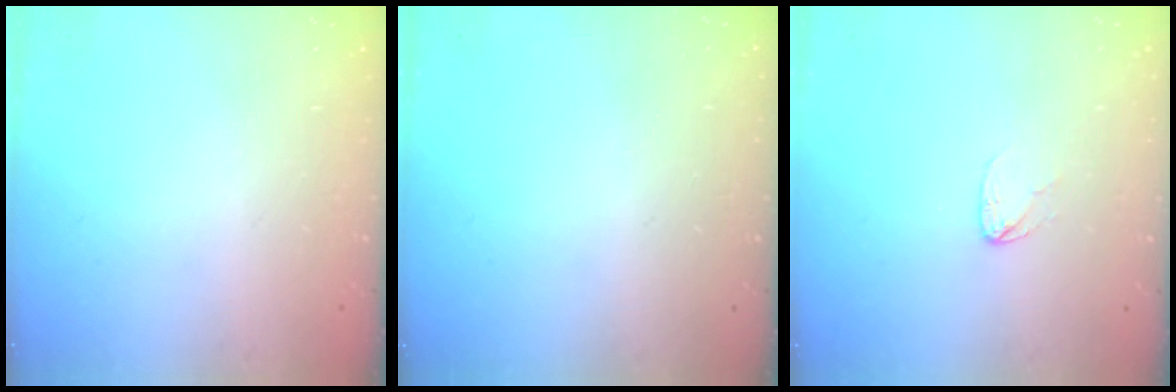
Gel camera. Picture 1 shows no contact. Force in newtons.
{"total": 0.0}
{"total": 3.8, "press": 3.8, "slide": 0.4}